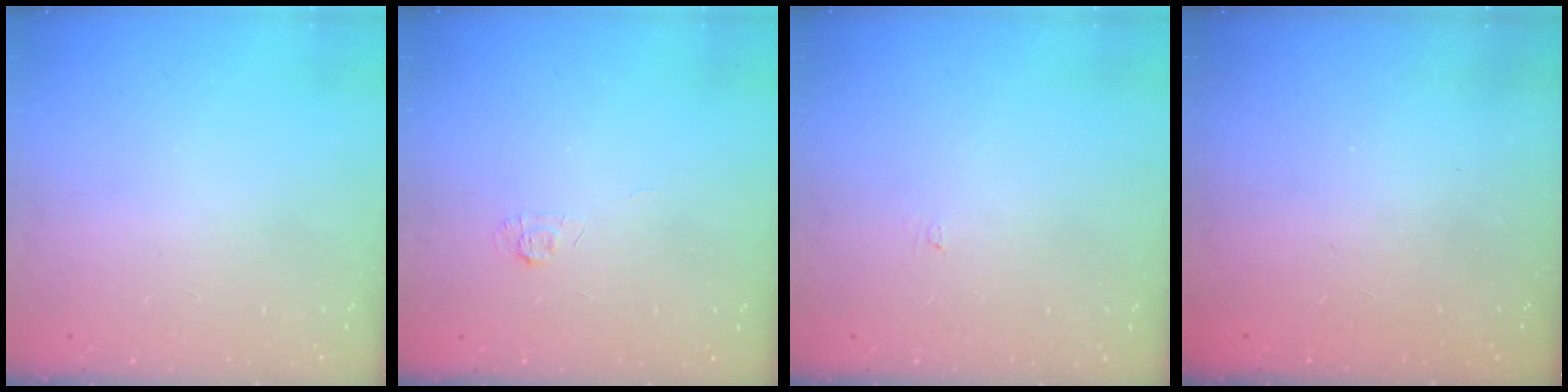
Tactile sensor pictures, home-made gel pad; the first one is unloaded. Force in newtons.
{"total": 4.0, "press": 4.0, "slide": 0.4}
{"total": 2.6, "press": 2.6, "slide": 0.3}
{"total": 2.3, "press": 2.2, "slide": 0.8}